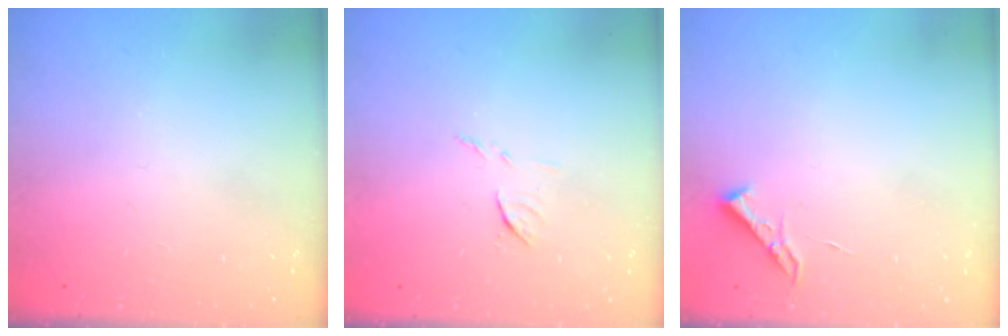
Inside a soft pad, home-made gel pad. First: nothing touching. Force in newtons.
{"total": 6.7, "press": 6.7, "slide": 0.5}
{"total": 4.3, "press": 4.2, "slide": 0.7}